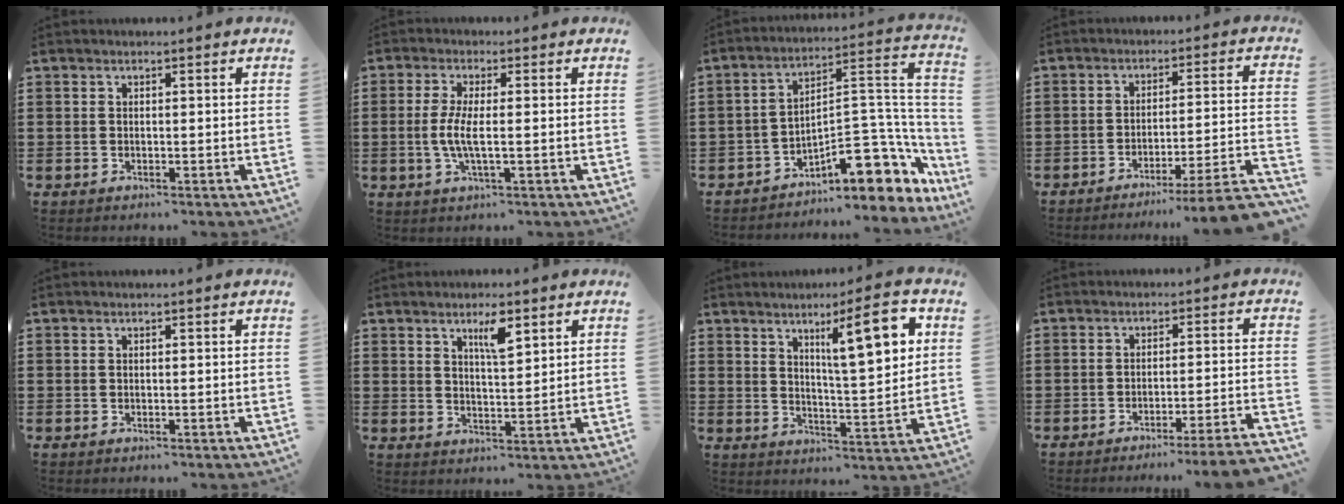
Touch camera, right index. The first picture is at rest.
{"total": 4.8, "force": [-0.6, 0.6, 4.8], "torque": [-0.114, -0.015, -0.021]}
{"total": 12.4, "force": [-6.5, 5.5, 9.1], "torque": [-0.116, 0.003, -0.110]}
{"total": 6.0, "force": [-4.8, -0.5, 3.5], "torque": [-0.055, -0.018, -0.094]}
{"total": 0.0}
{"total": 4.8, "force": [2.9, 1.2, 3.6], "torque": [-0.063, -0.001, 0.045]}
{"total": 11.9, "force": [5.4, 2.8, 10.3], "torque": [-0.157, -0.017, 0.081]}
{"total": 4.3, "force": [-3.7, -0.7, 2.0], "torque": [-0.034, -0.017, -0.072]}